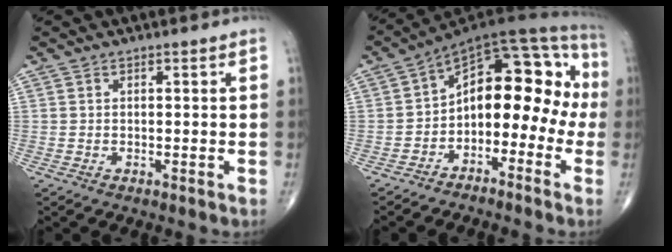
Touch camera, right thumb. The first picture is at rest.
{"total": 16.1, "force": [-2.9, 9.8, 12.4], "torque": [-0.124, 0.092, -0.054]}